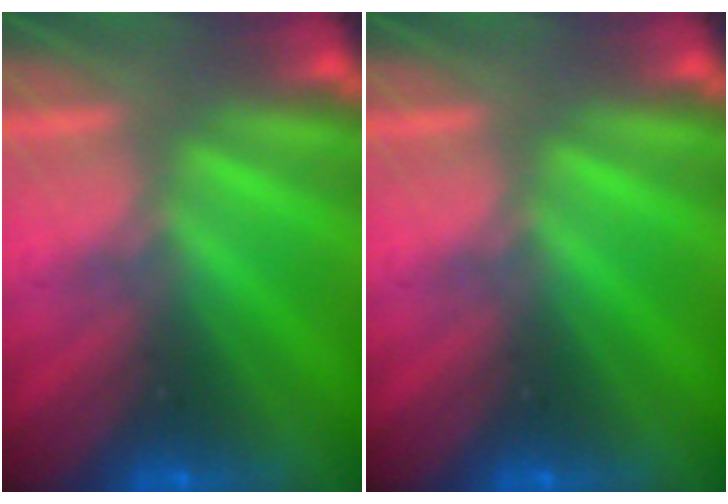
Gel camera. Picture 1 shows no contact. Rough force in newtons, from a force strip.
{"total": 0.0}